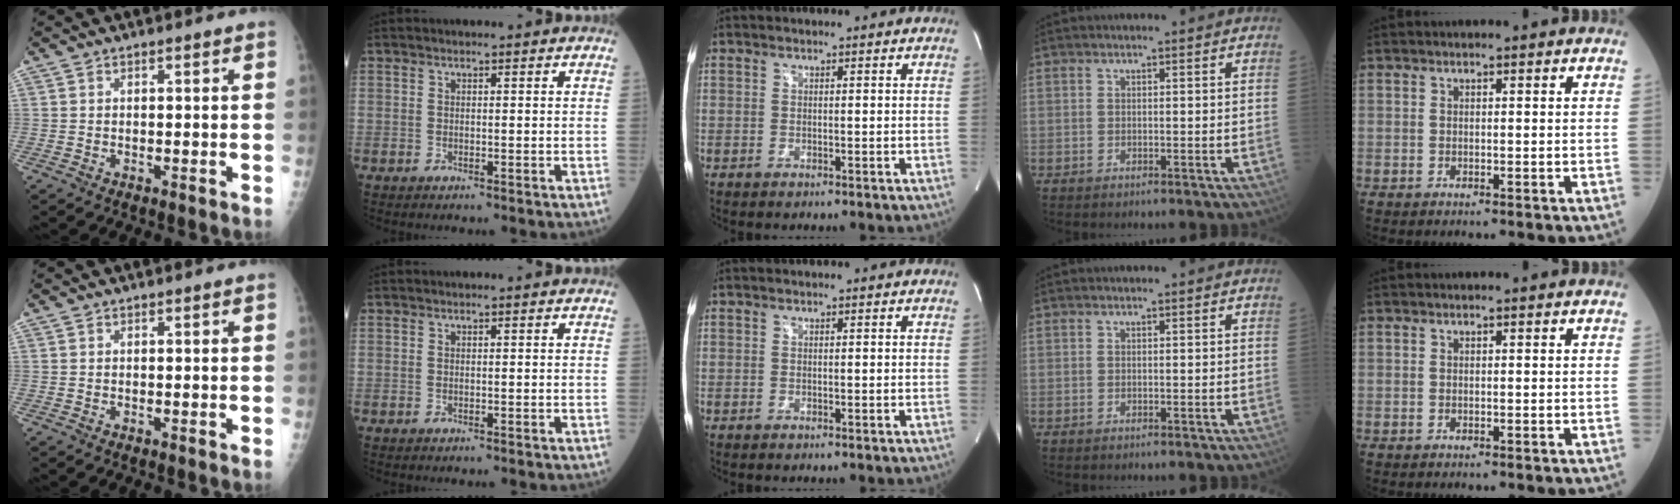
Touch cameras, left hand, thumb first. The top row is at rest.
{}